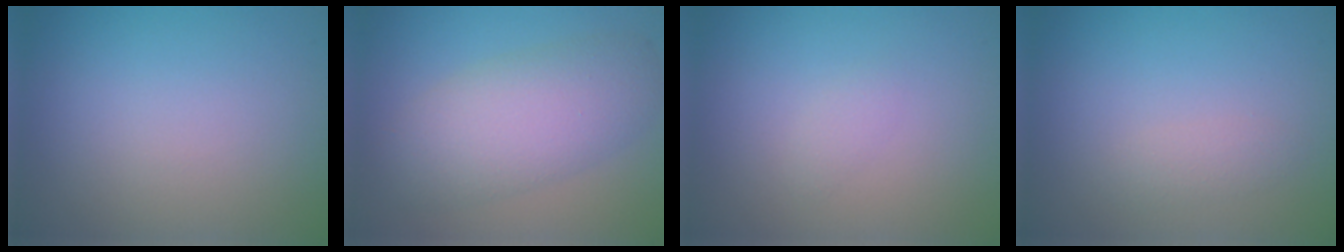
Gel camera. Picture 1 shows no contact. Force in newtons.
{"total": 6.1, "press": 6.1, "slide": 0.4}
{"total": 0.8, "press": 0.8, "slide": 0.0}
{"total": 1.1, "press": 1.1, "slide": 0.0}